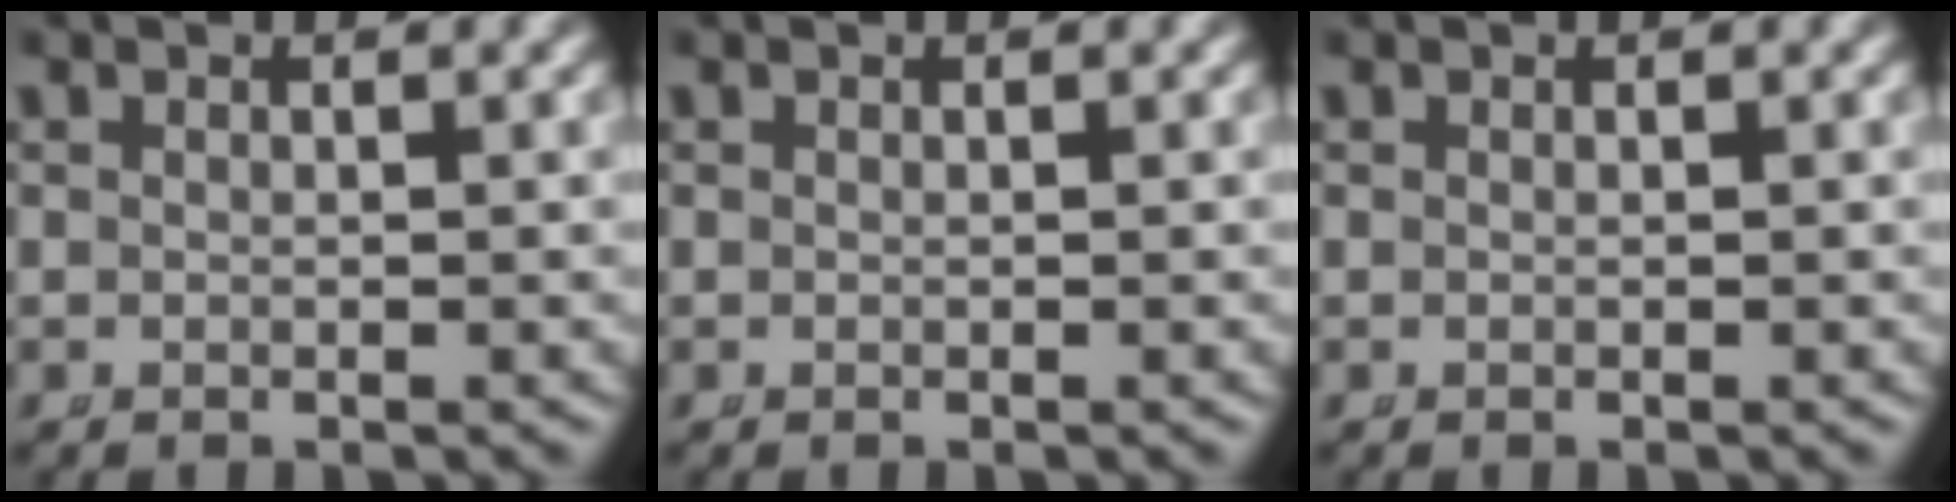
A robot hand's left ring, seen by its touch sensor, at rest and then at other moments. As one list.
[{"total": 0.0}, {"total": 0.0}]